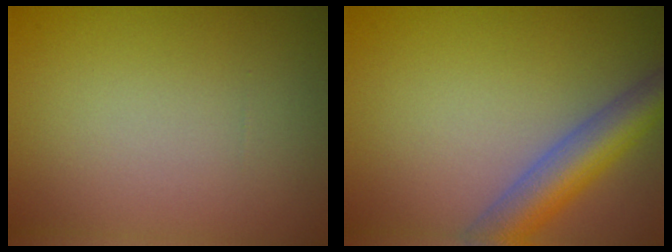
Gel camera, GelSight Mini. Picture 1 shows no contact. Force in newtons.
{"total": 5.8, "press": 5.8, "slide": 0.4}